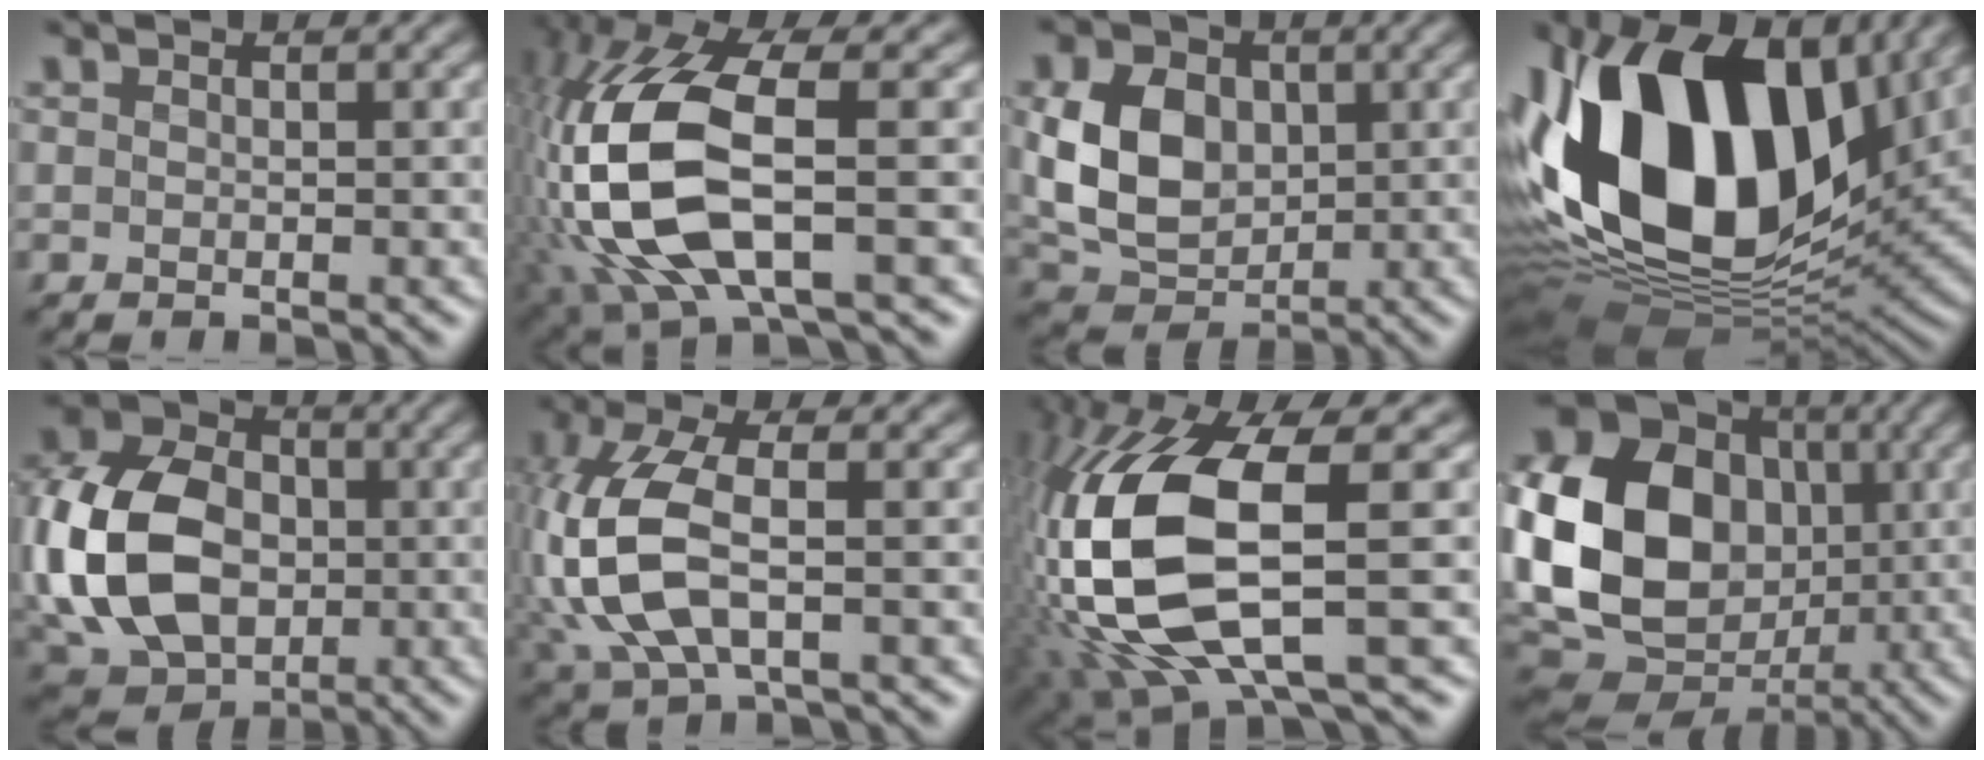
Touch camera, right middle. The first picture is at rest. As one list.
[{"total": 12.4, "force": [-1.7, 5.3, 11.0], "torque": [-0.258, -0.004, -0.032]}, {"total": 6.9, "force": [0.8, 5.3, 4.3], "torque": [-0.100, 0.005, 0.014]}, {"total": 18.3, "force": [4.4, 11.7, 13.3], "torque": [-0.269, 0.009, 0.065]}, {"total": 13.7, "force": [-1.2, 10.4, 8.8], "torque": [-0.216, 0.010, -0.032]}, {"total": 8.1, "force": [-0.4, 4.1, 6.9], "torque": [-0.175, 0.014, -0.012]}, {"total": 13.9, "force": [-1.6, 5.8, 12.5], "torque": [-0.280, -0.008, -0.023]}, {"total": 17.2, "force": [0.1, 14.2, 9.7], "torque": [-0.222, 0.005, 0.004]}]